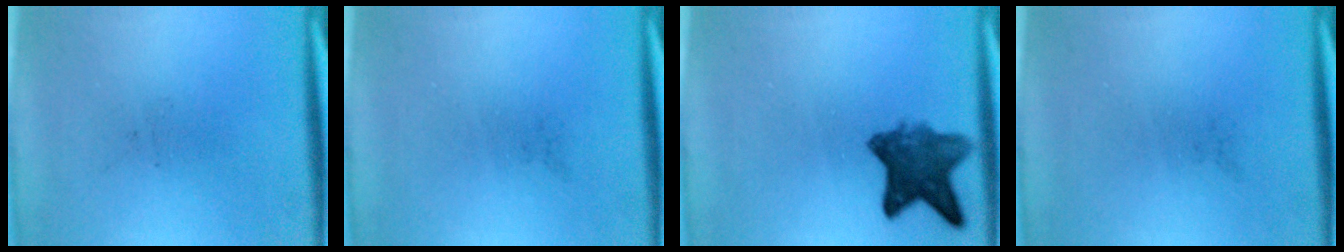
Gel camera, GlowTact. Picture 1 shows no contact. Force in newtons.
{"total": 0.0}
{"total": 7.5}
{"total": 0.0}